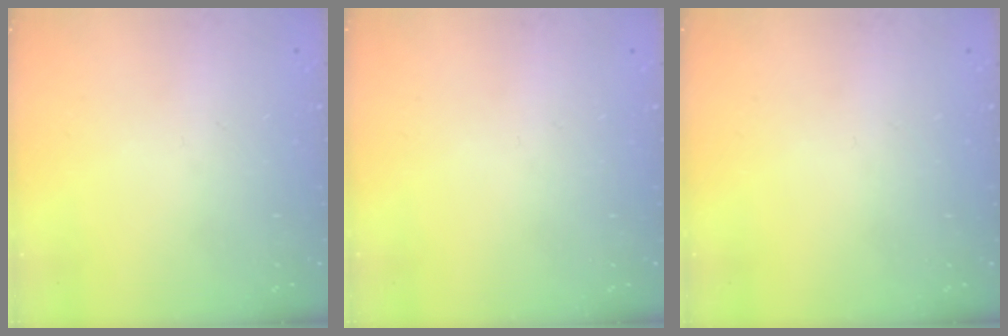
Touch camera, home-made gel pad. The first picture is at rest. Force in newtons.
{"total": 0.0}
{"total": 0.0}